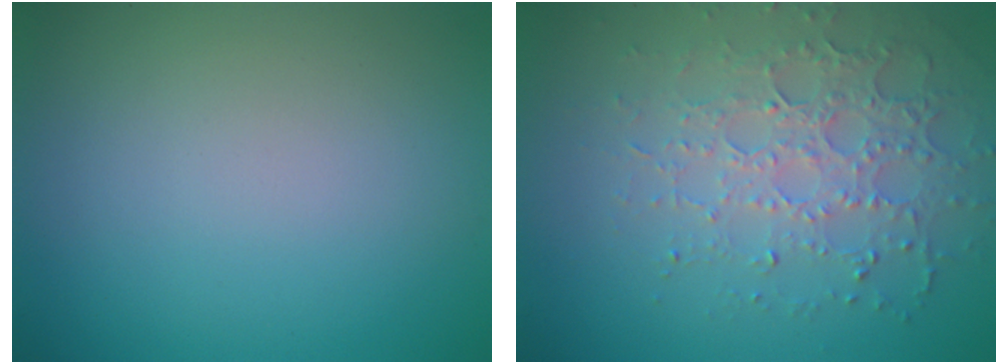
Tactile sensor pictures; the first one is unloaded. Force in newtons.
{"total": 4.0, "press": 3.8, "slide": 1.4}